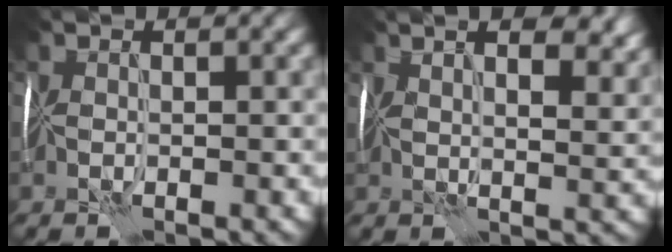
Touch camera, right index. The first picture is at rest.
{"total": 10.8, "force": [6.1, 4.8, 7.6], "torque": [-0.068, 0.045, 0.060]}